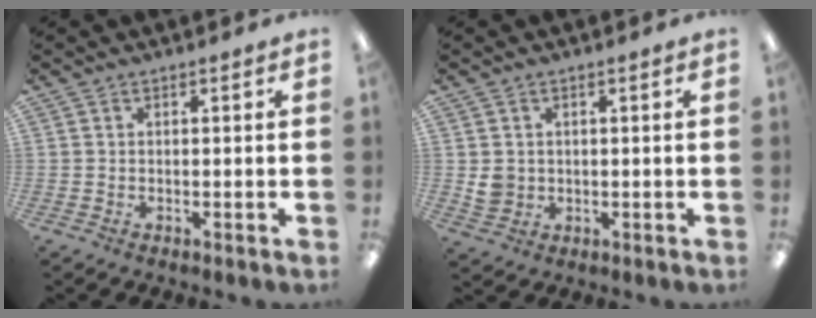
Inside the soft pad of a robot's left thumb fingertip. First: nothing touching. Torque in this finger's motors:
{"motor_torque": [0.46, 0.81, 0.41, -0.50, 0.01]}